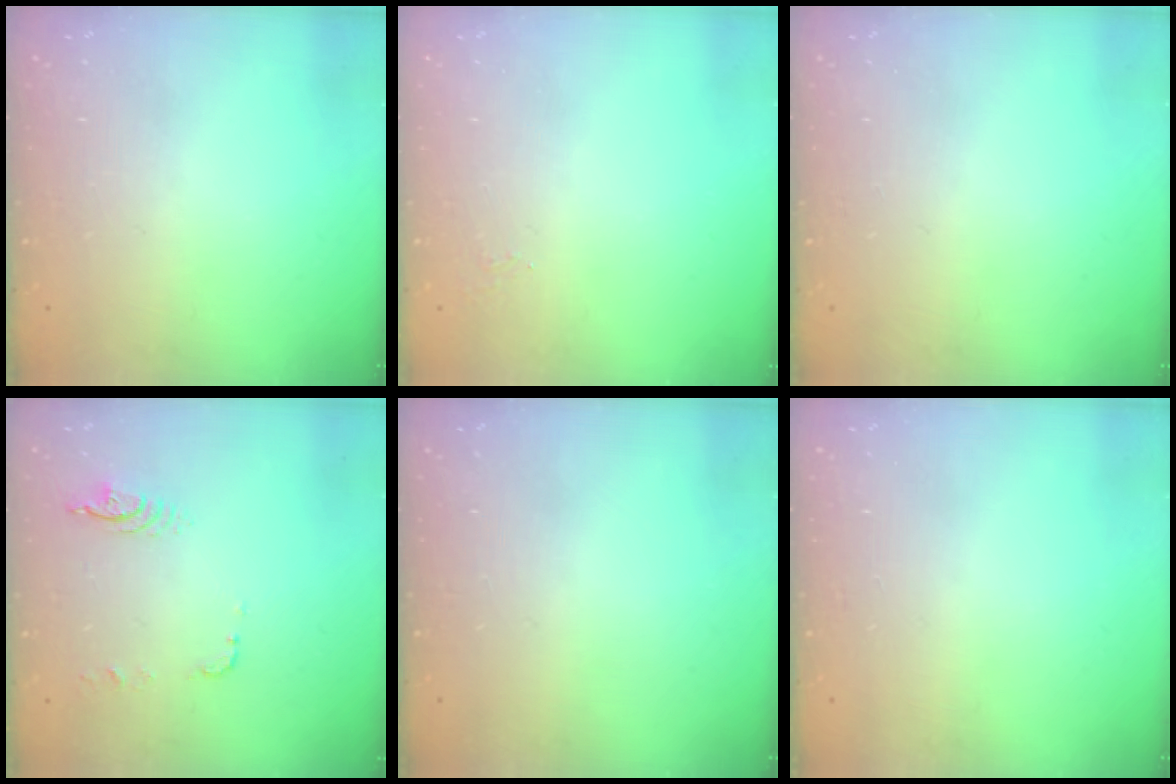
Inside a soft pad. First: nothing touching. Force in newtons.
{"total": 5.1, "press": 5.1, "slide": 0.5}
{"total": 0.0}
{"total": 5.2, "press": 5.1, "slide": 1.1}
{"total": 0.0}
{"total": 0.0}